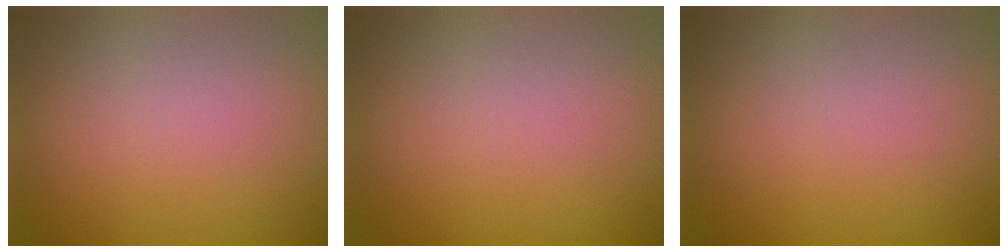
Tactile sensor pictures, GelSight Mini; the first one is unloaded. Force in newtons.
{"total": 0.0}
{"total": 0.0}